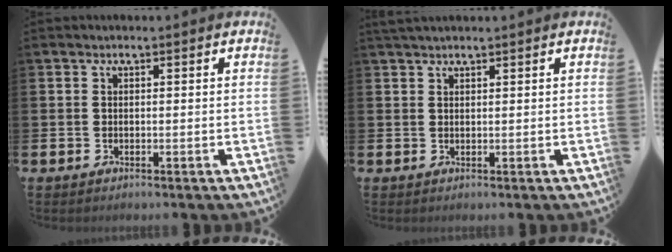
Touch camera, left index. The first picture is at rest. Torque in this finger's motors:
{"motor_torque": [-0.02, -0.11, 0.31, 0.08]}